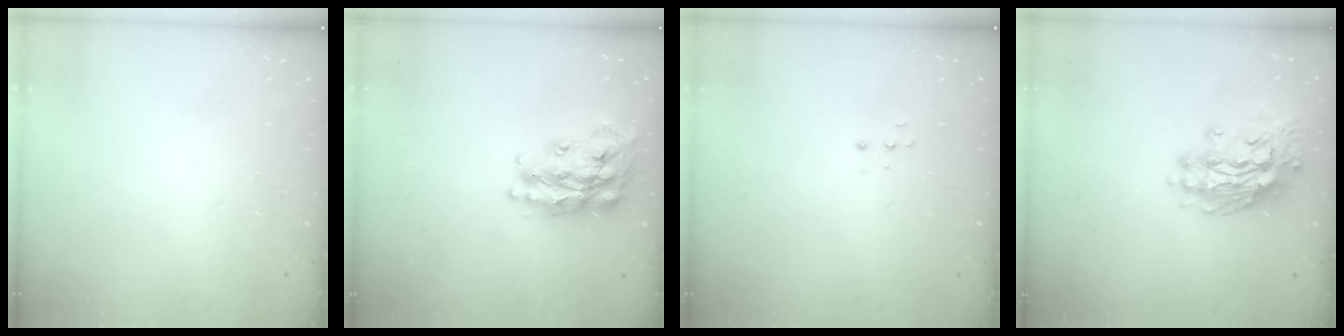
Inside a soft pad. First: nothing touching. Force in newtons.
{"total": 19.7, "press": 19.7, "slide": 1.7}
{"total": 3.5, "press": 3.4, "slide": 0.8}
{"total": 13.6, "press": 13.6, "slide": 1.5}